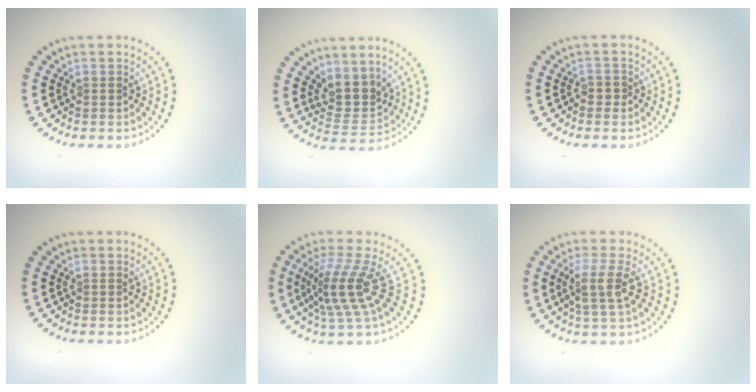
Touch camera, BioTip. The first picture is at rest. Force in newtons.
{"total": 3.3, "press": 2.5, "slide": 2.1}
{"total": 0.6, "press": 0.5, "slide": 0.3}
{"total": 0.0}
{"total": 4.2, "press": 2.8, "slide": 3.1}
{"total": 2.9, "press": 2.4, "slide": 1.7}